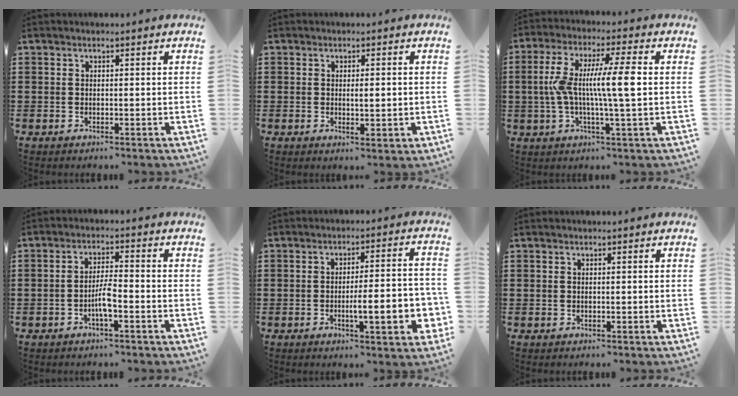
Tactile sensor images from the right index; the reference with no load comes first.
{"total": 2.2, "force": [0.0, 0.7, 2.1], "torque": [-0.039, 0.001, -0.001]}
{"total": 9.9, "force": [0.1, 1.1, 9.8], "torque": [-0.184, 0.000, -0.005]}
{"total": 3.8, "force": [-1.6, 0.4, 3.4], "torque": [-0.075, -0.004, -0.035]}
{"total": 8.8, "force": [-2.4, 1.8, 8.2], "torque": [-0.115, -0.008, -0.040]}
{"total": 0.0}